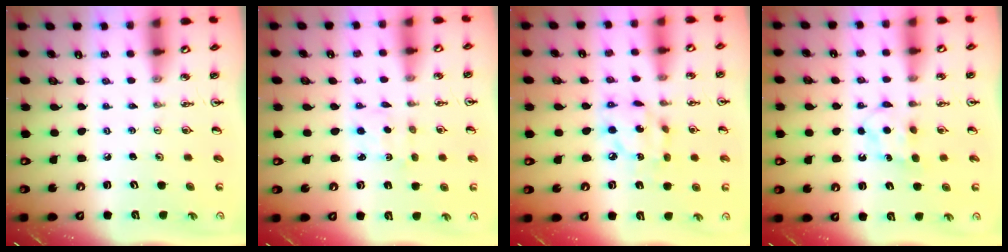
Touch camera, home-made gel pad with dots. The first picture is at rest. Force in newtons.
{"total": 2.5, "press": 2.4, "slide": 0.6}
{"total": 10.3, "press": 10.2, "slide": 0.7}
{"total": 5.6, "press": 5.5, "slide": 0.7}